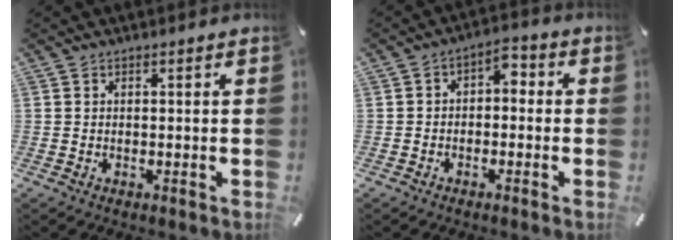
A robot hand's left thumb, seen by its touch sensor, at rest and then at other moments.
{"total": 3.7, "force": [-2.3, 2.4, 1.7], "torque": [-0.029, 0.018, -0.046]}